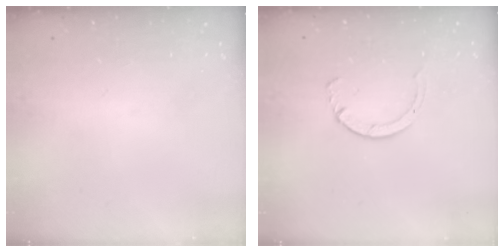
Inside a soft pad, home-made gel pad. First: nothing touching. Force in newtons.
{"total": 2.8, "press": 2.8, "slide": 0.4}